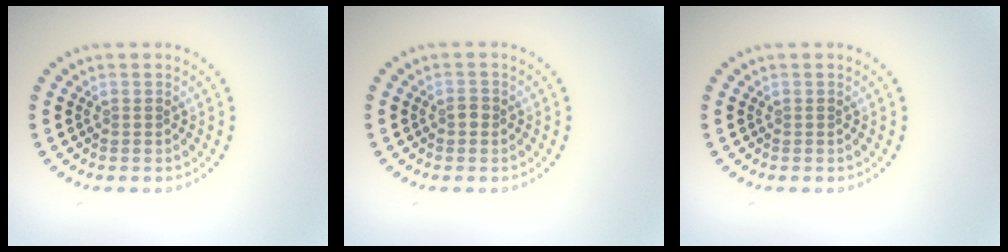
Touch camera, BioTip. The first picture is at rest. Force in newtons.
{"total": 0.9, "press": 0.9, "slide": 0.1}
{"total": 0.0}